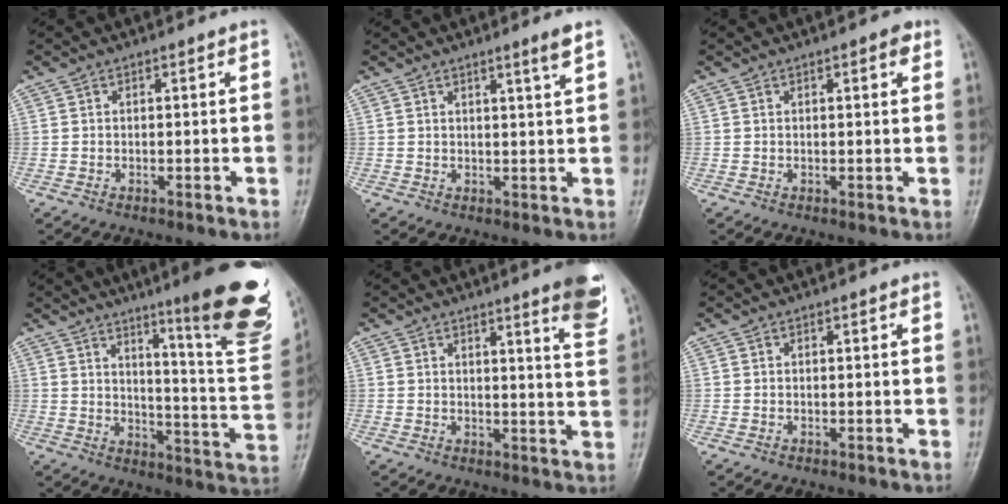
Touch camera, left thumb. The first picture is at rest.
{"total": 2.7, "force": [1.7, -0.5, 2.0], "torque": [-0.031, -0.015, 0.030]}
{"total": 2.0, "force": [1.0, 0.7, 1.6], "torque": [-0.018, -0.001, 0.010]}
{"total": 22.0, "force": [13.3, 2.8, 17.2], "torque": [-0.197, -0.080, 0.184]}
{"total": 7.8, "force": [4.8, 0.6, 6.0], "torque": [-0.066, -0.030, 0.055]}
{"total": 0.0}